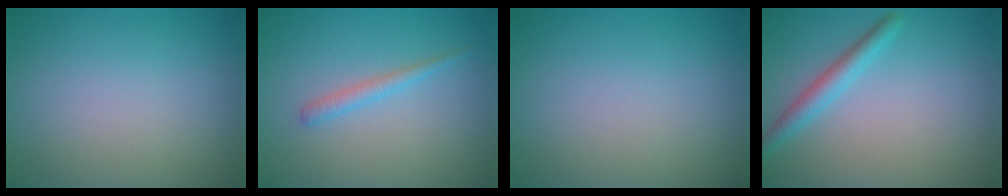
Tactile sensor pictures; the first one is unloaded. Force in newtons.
{"total": 1.4, "press": 1.4, "slide": 0.1}
{"total": 0.0}
{"total": 2.3, "press": 2.3, "slide": 0.1}